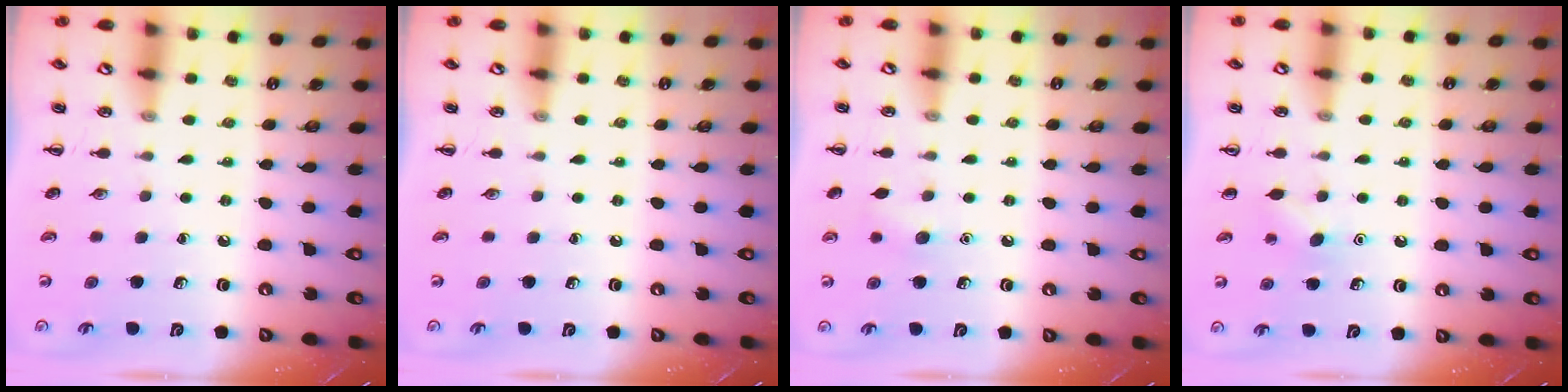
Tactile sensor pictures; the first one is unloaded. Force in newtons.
{"total": 0.0}
{"total": 6.0, "press": 5.8, "slide": 1.6}
{"total": 4.8, "press": 4.5, "slide": 1.4}